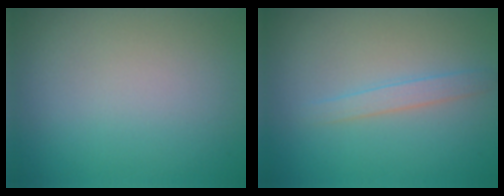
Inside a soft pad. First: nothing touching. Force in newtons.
{"total": 1.6, "press": 1.6, "slide": 0.1}